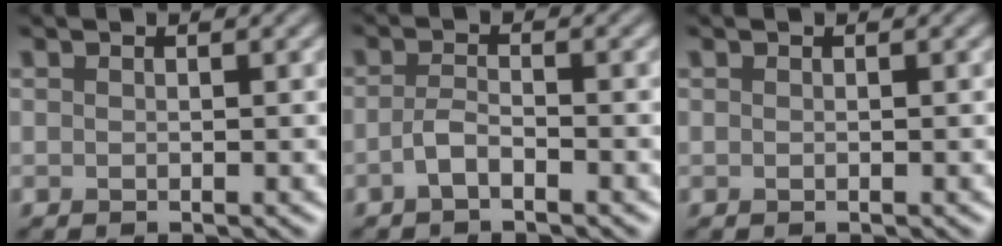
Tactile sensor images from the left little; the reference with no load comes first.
{"total": 1.8, "force": [-1.0, 0.5, 1.4], "torque": [-0.031, 0.003, -0.024]}
{"total": 0.0}